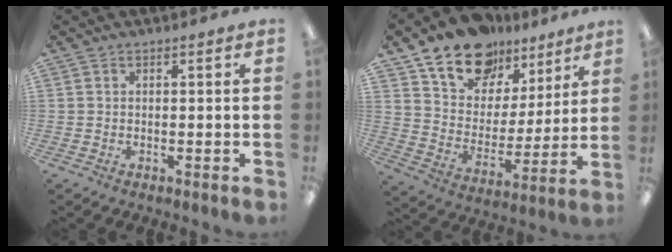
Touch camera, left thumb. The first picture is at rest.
{"total": 15.9, "force": [12.4, 9.0, 4.4], "torque": [-0.092, -0.082, 0.228]}